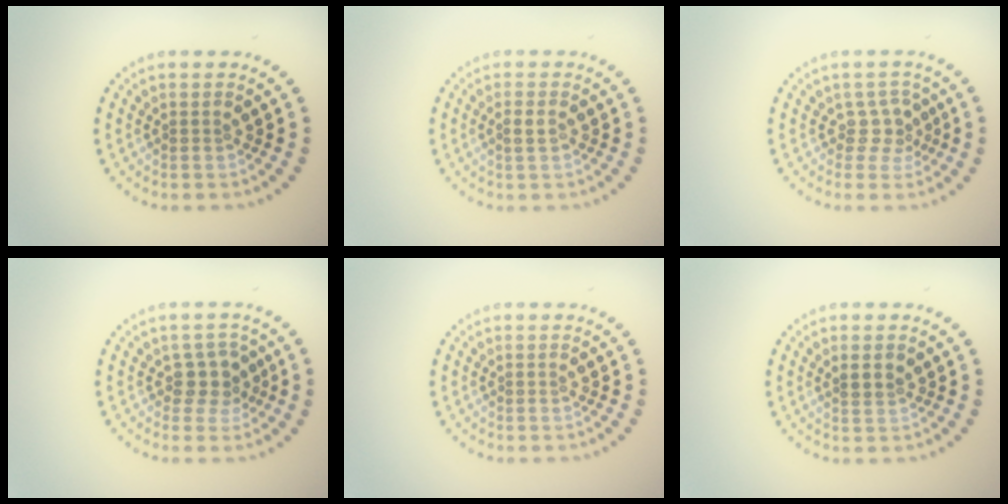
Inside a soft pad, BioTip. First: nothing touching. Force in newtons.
{"total": 1.2, "press": 1.2, "slide": 0.3}
{"total": 2.0, "press": 1.5, "slide": 1.4}
{"total": 2.3, "press": 1.8, "slide": 1.3}
{"total": 0.0}
{"total": 1.4, "press": 1.3, "slide": 0.6}